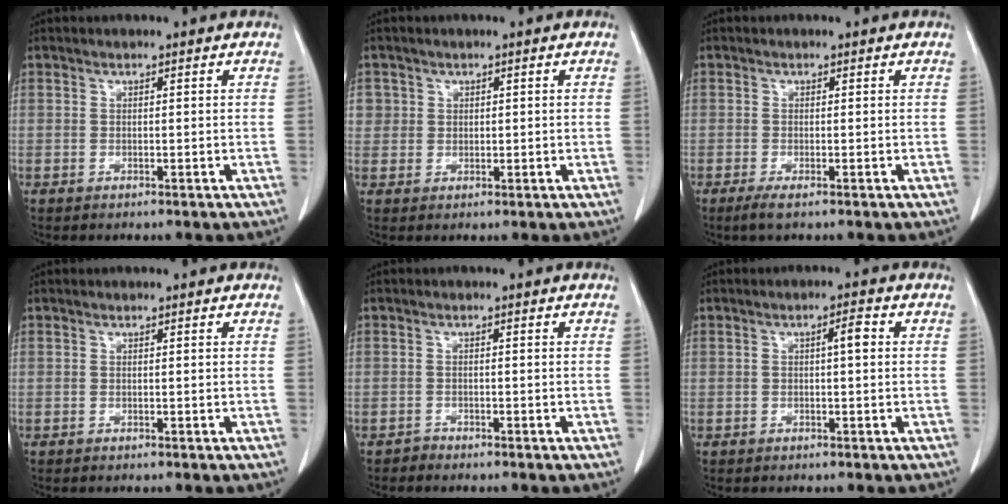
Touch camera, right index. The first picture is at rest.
{"total": 2.5, "force": [0.8, 2.3, 0.1], "torque": [0.017, 0.001, 0.014]}
{"total": 1.8, "force": [-1.1, 0.0, 1.4], "torque": [-0.027, -0.006, -0.021]}
{"total": 0.0}
{"total": 0.8, "force": [-0.8, 0.2, -0.2], "torque": [0.001, -0.001, -0.017]}
{"total": 2.2, "force": [0.3, 0.4, 2.2], "torque": [-0.032, 0.007, 0.007]}